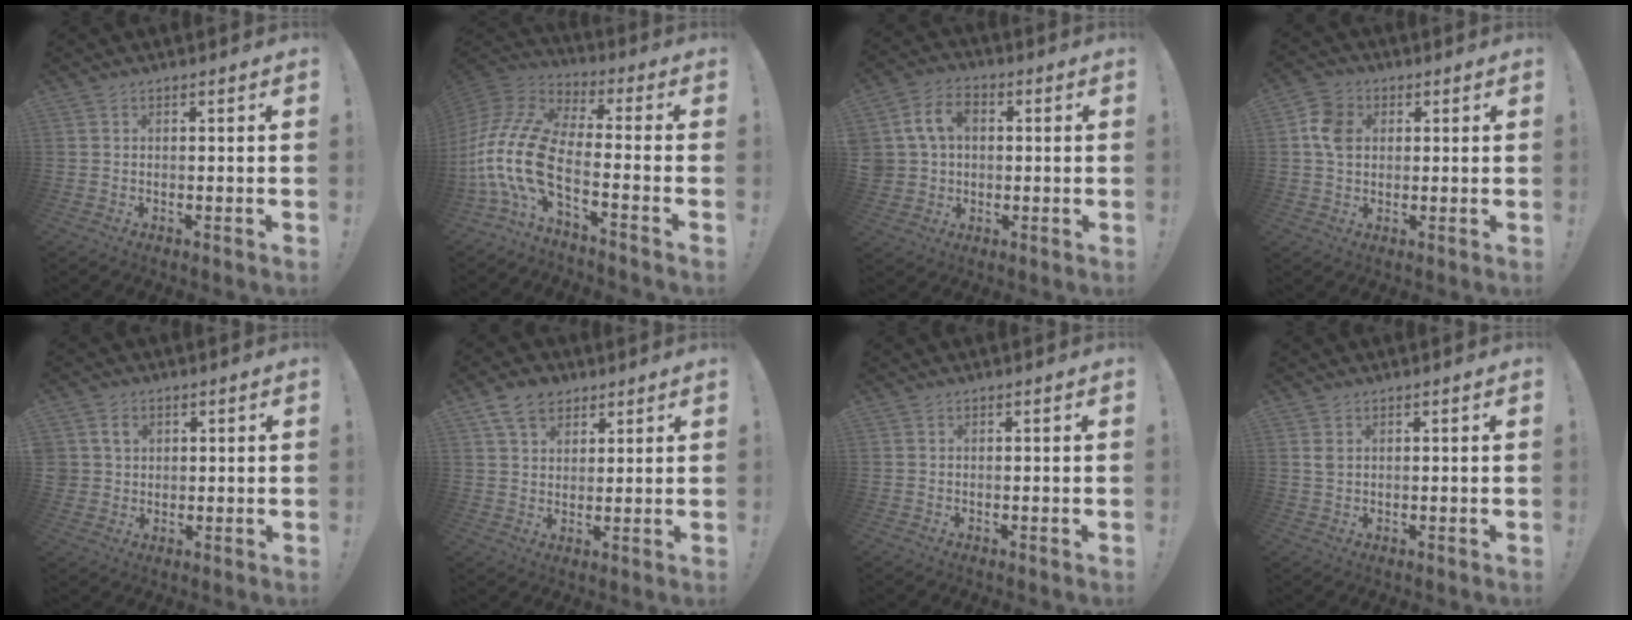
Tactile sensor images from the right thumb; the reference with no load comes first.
{"total": 16.4, "force": [-3.7, 8.1, 13.8], "torque": [-0.308, 0.006, -0.064]}
{"total": 10.8, "force": [2.8, 8.5, 6.1], "torque": [-0.105, 0.008, 0.058]}
{"total": 8.2, "force": [1.4, 6.6, 4.7], "torque": [-0.072, 0.008, 0.028]}
{"total": 4.9, "force": [1.7, 4.2, 1.8], "torque": [-0.034, 0.004, 0.035]}
{"total": 8.8, "force": [5.3, 5.9, 3.7], "torque": [-0.061, -0.019, 0.105]}
{"total": 0.0}
{"total": 1.7, "force": [0.8, 1.0, 1.1], "torque": [-0.017, 0.000, 0.014]}